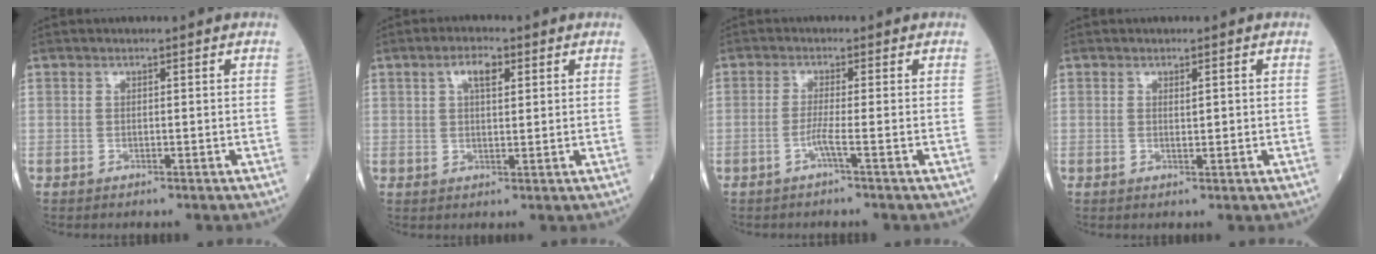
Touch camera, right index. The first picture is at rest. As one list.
[{"total": 4.1, "force": [1.7, 1.6, 3.4], "torque": [-0.069, 0.008, 0.031]}, {"total": 2.1, "force": [-1.1, -0.6, 1.6], "torque": [-0.039, -0.004, -0.026]}, {"total": 1.2, "force": [0.2, 0.3, 1.1], "torque": [-0.023, -0.003, 0.005]}]